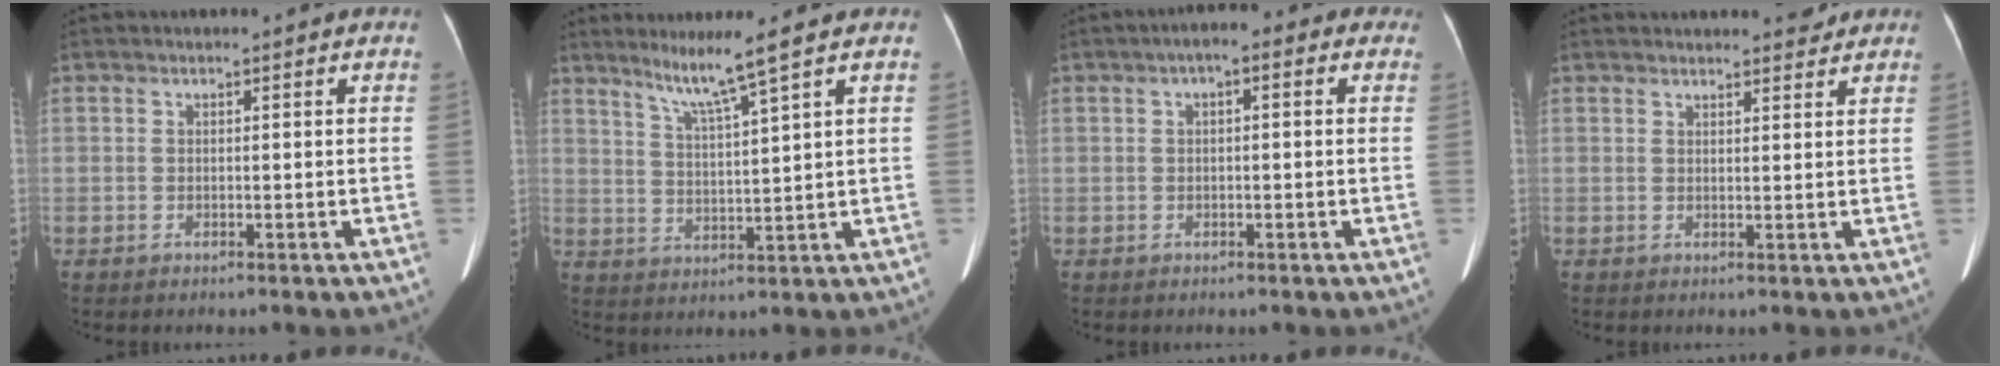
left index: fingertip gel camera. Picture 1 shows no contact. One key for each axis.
{"total": 6.6, "fx": 4.7, "fy": -1.7, "fz": 4.3, "tx": -0.084, "ty": -0.011, "tz": 0.091}
{"total": 4.0, "fx": 1.5, "fy": 1.7, "fz": 3.3, "tx": -0.046, "ty": 0.025, "tz": 0.012}
{"total": 4.8, "fx": 4.5, "fy": 1.0, "fz": 1.2, "tx": -0.013, "ty": 0.009, "tz": 0.051}